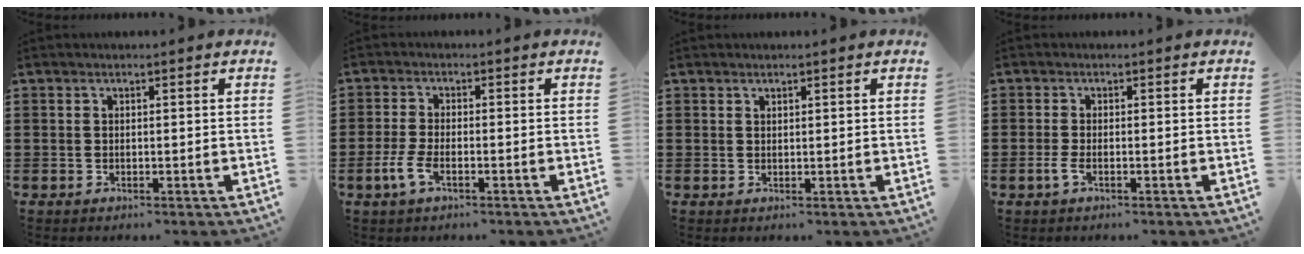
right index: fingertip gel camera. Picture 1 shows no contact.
{"total": 3.6, "force": [-1.6, 1.3, 3.0], "torque": [-0.079, -0.007, -0.037]}
{"total": 0.6, "force": [0.5, 0.3, 0.0], "torque": [-0.001, 0.002, 0.011]}
{"total": 1.8, "force": [-0.8, 0.4, 1.5], "torque": [-0.041, -0.008, -0.019]}